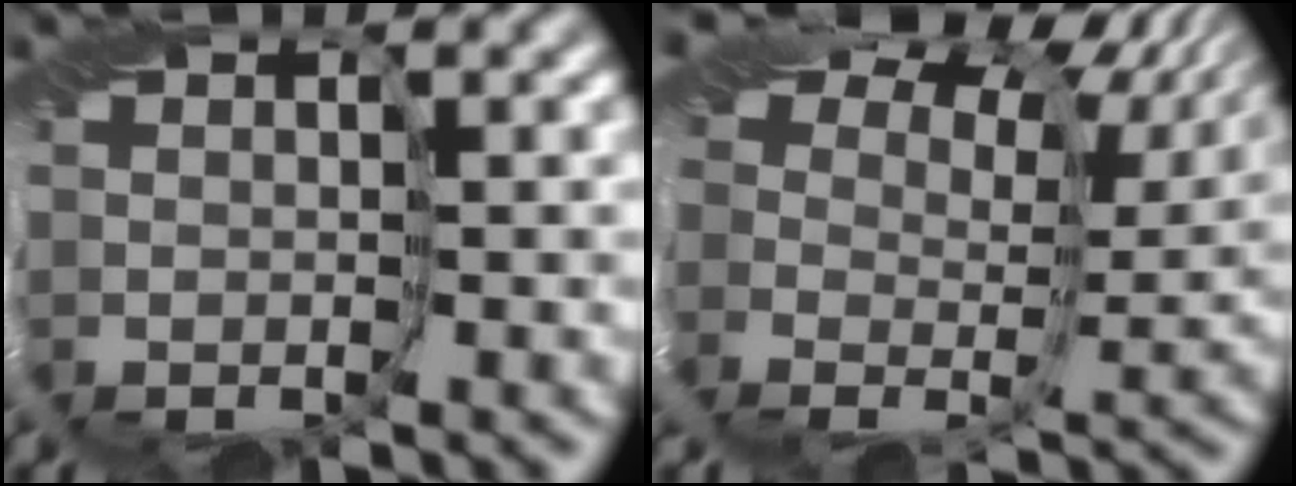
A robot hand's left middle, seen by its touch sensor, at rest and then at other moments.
{"total": 13.0, "force": [8.4, 6.9, 7.1], "torque": [-0.117, 0.035, 0.128]}